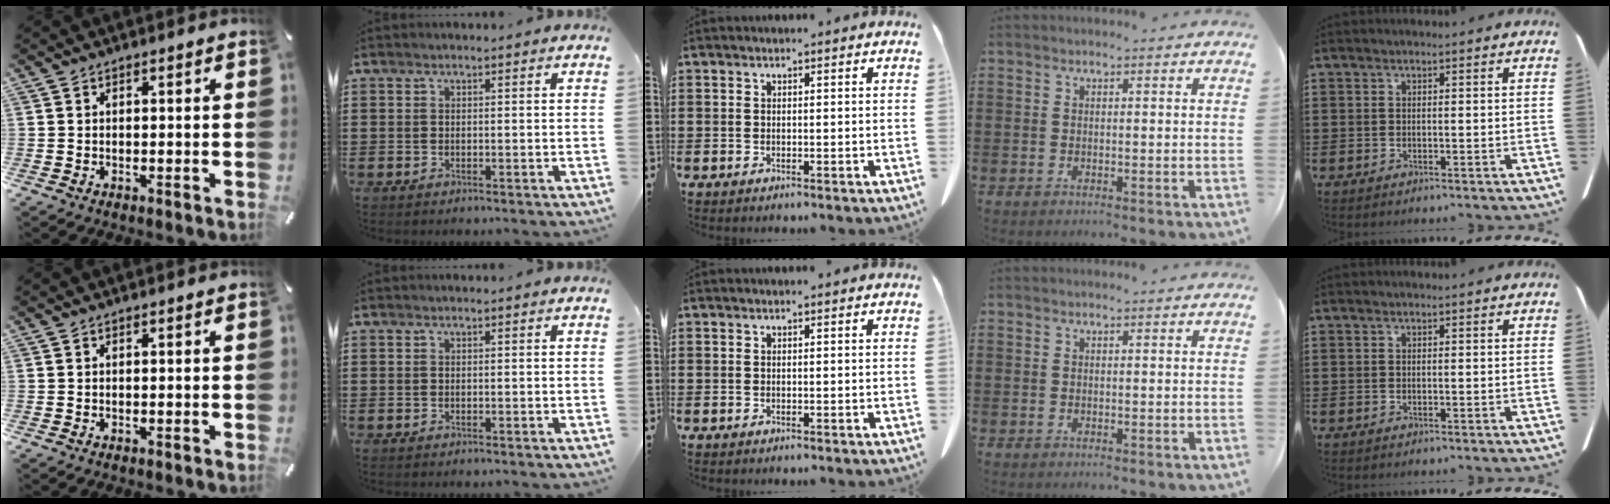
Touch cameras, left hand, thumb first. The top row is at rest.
{}